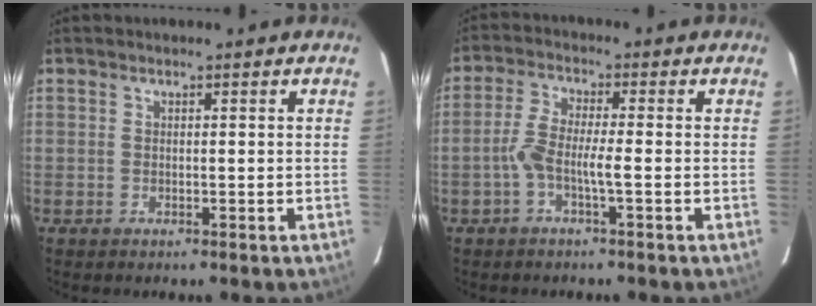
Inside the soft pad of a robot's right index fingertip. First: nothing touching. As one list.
[{"total": 5.7, "force": [-1.6, 0.4, 5.4], "torque": [-0.116, 0.013, -0.033]}]